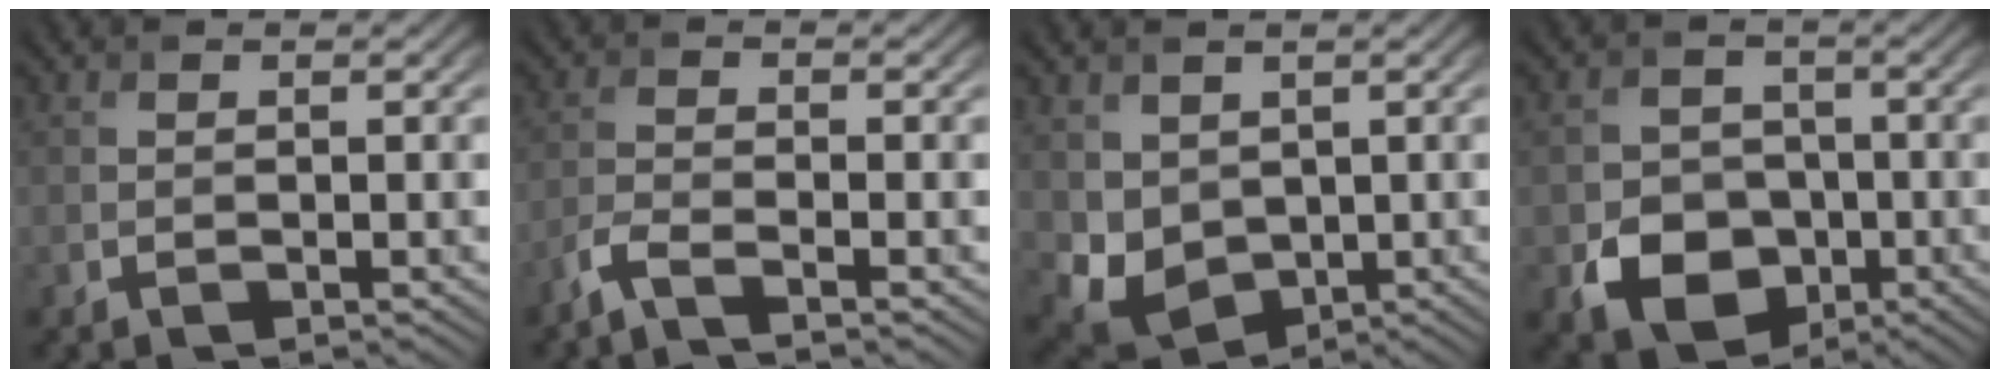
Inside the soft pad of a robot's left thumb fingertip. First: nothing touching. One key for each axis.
{"total": 2.8, "fx": -2.1, "fy": 0.3, "fz": 1.7, "tx": -0.037, "ty": -0.004, "tz": -0.059}
{"total": 5.7, "fx": 1.2, "fy": 4.7, "fz": 3.0, "tx": -0.090, "ty": -0.022, "tz": 0.029}
{"total": 7.6, "fx": -2.6, "fy": 6.2, "fz": 3.5, "tx": -0.064, "ty": -0.019, "tz": -0.056}